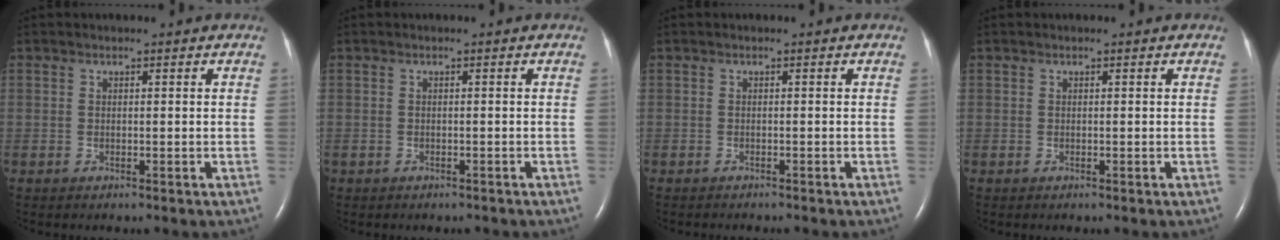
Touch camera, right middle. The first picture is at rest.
{"total": 1.1, "force": [-0.9, 0.6, 0.1], "torque": [-0.010, 0.001, -0.011]}
{"total": 2.7, "force": [-2.4, 0.4, 1.1], "torque": [-0.019, -0.004, -0.026]}
{"total": 0.0}